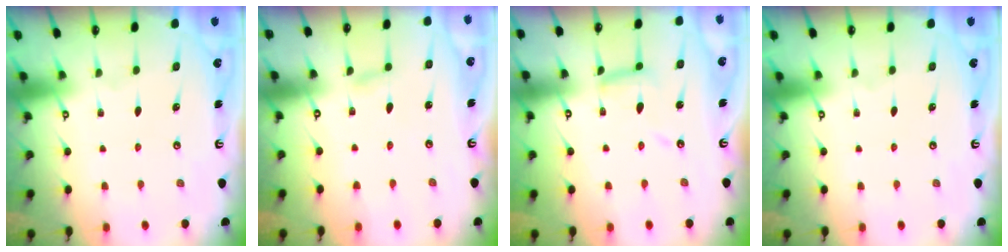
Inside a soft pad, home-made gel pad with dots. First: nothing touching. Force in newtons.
{"total": 2.1, "press": 2.0, "slide": 0.2}
{"total": 8.4, "press": 8.4, "slide": 0.5}
{"total": 0.0}